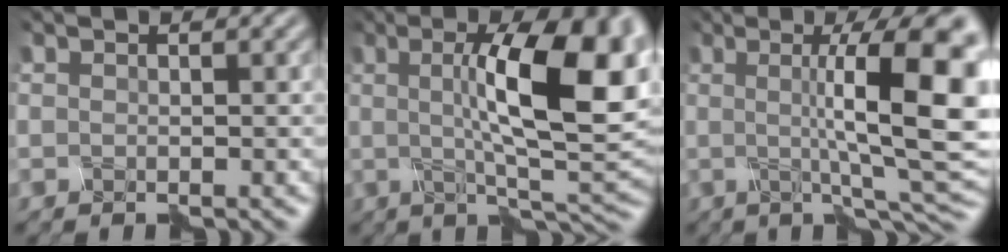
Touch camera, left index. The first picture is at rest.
{"total": 11.2, "force": [0.7, 2.3, 10.9], "torque": [-0.152, 0.009, 0.011]}
{"total": 11.7, "force": [0.3, 2.3, 11.4], "torque": [-0.133, 0.007, 0.002]}